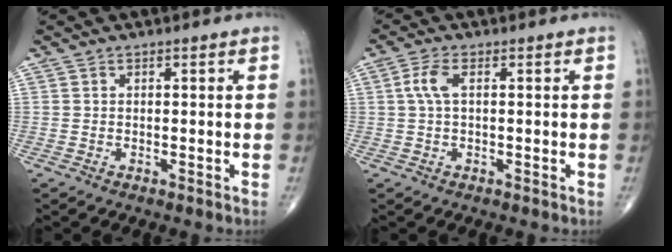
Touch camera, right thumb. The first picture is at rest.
{"total": 3.5, "force": [0.6, 1.4, 3.2], "torque": [-0.083, 0.009, 0.011]}